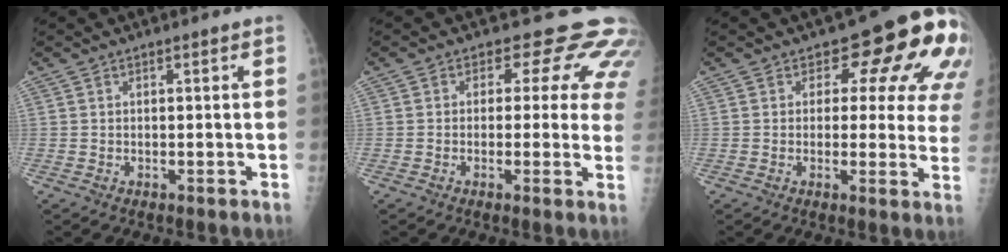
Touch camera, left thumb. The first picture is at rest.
{"total": 10.6, "force": [7.0, 6.3, 4.9], "torque": [-0.001, -0.021, 0.053]}
{"total": 14.2, "force": [6.3, 7.8, 10.0], "torque": [-0.067, -0.028, 0.053]}